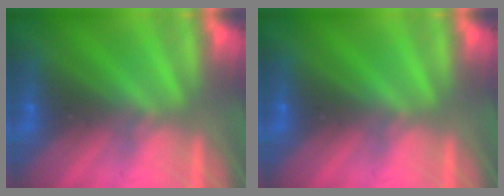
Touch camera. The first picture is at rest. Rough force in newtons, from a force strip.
{"total": 0.0}